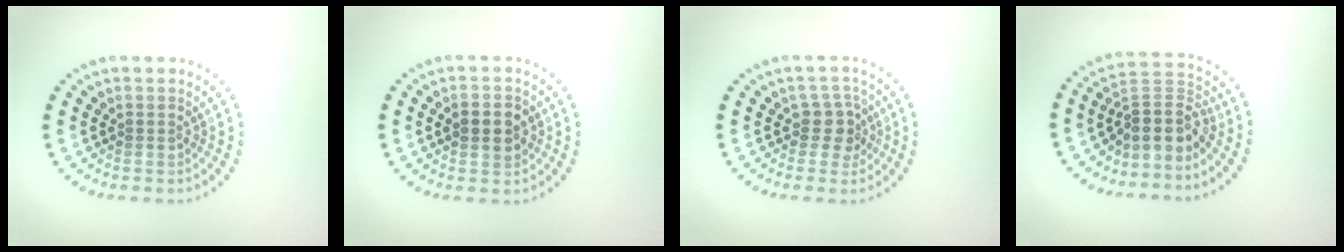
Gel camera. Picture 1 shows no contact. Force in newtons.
{"total": 2.5, "press": 2.5, "slide": 0.2}
{"total": 2.4, "press": 1.9, "slide": 1.5}
{"total": 4.1, "press": 3.0, "slide": 2.8}